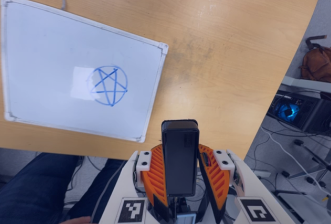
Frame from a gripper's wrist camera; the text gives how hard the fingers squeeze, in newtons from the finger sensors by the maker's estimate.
{"total": 5.2, "left": 4.7, "right": 5.6}